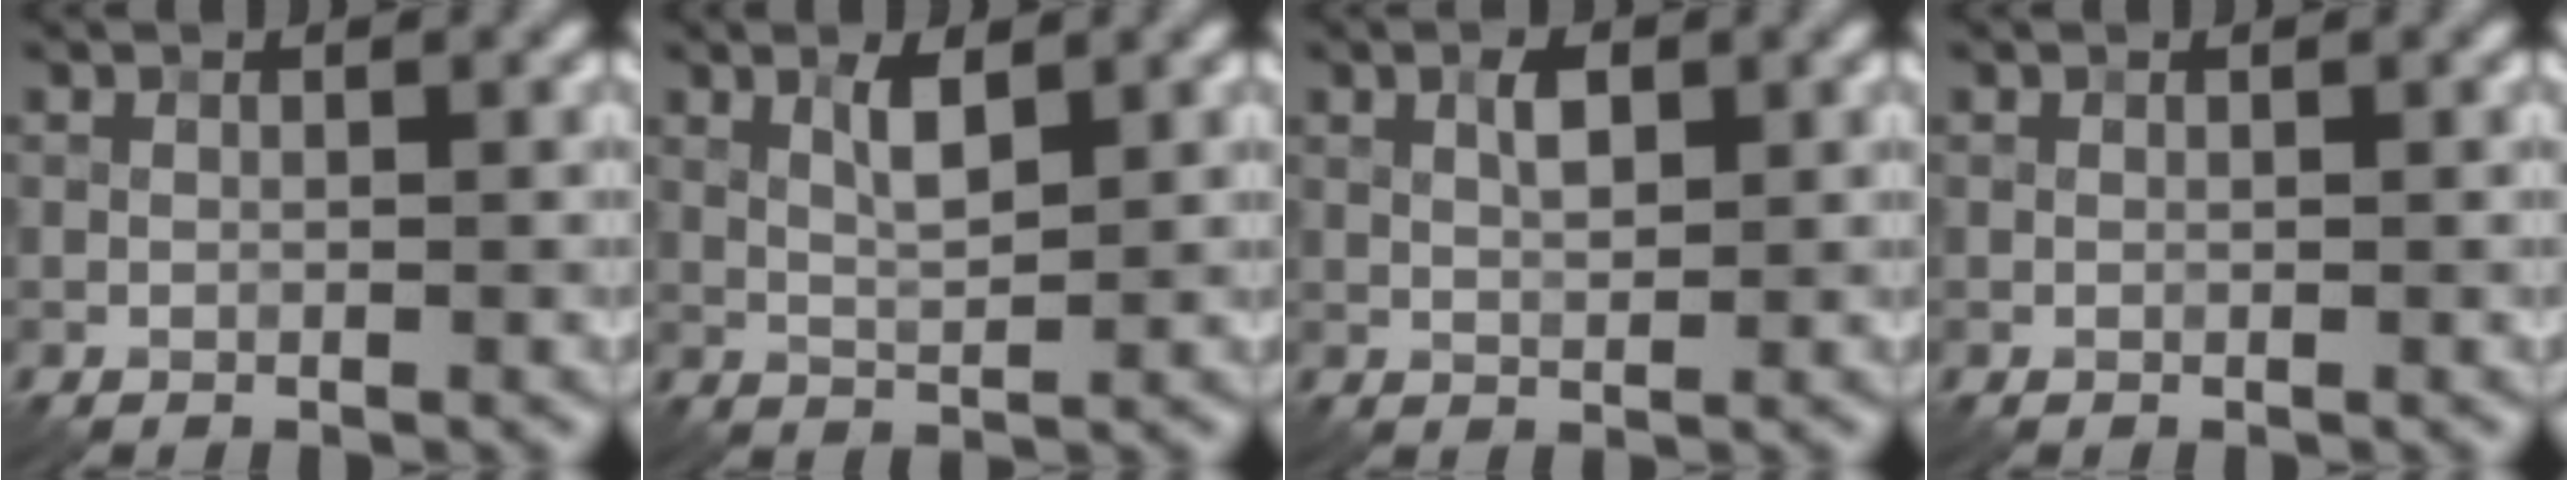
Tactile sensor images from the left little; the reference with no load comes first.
{"total": 2.5, "force": [1.1, 0.7, 2.1], "torque": [-0.044, 0.000, 0.021]}
{"total": 2.0, "force": [0.7, 0.9, 1.6], "torque": [-0.029, 0.003, 0.012]}
{"total": 0.0}